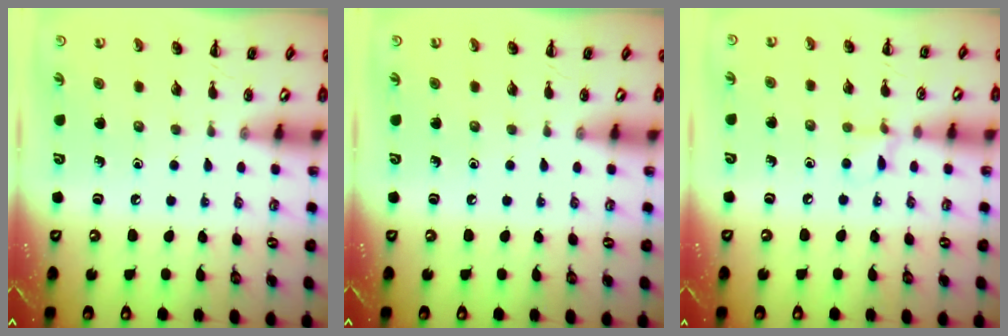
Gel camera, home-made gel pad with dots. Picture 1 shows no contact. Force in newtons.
{"total": 0.0}
{"total": 6.1, "press": 5.8, "slide": 1.9}